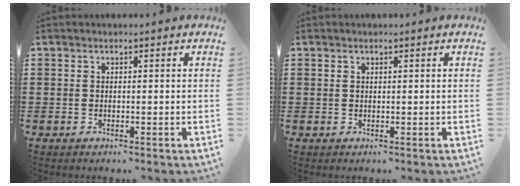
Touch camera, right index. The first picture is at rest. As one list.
[{"total": 0.0}]